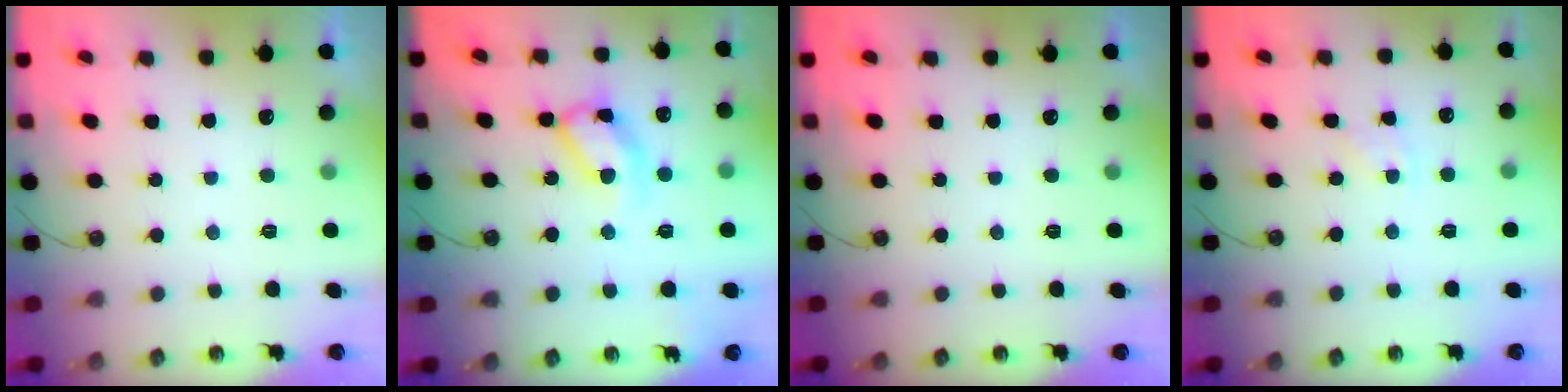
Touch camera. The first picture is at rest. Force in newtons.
{"total": 12.7, "press": 12.6, "slide": 0.9}
{"total": 0.0}
{"total": 2.2, "press": 2.1, "slide": 0.3}